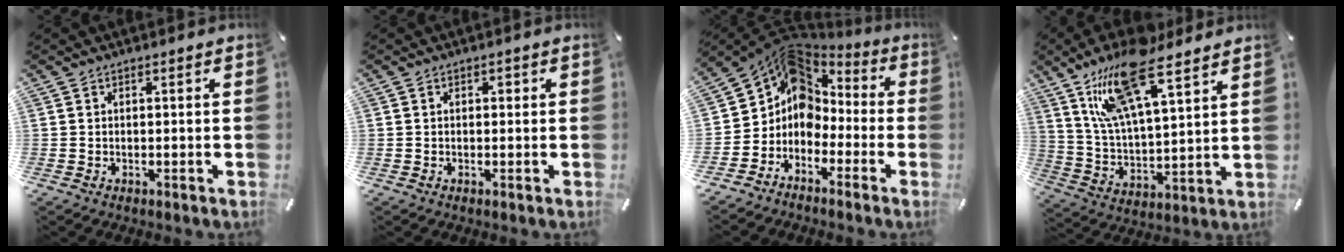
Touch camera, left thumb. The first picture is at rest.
{"total": 1.0, "force": [0.2, 0.7, 0.7], "torque": [-0.016, 0.004, 0.003]}
{"total": 8.9, "force": [1.1, 8.2, 3.3], "torque": [-0.063, -0.021, 0.027]}
{"total": 18.3, "force": [12.4, 6.2, 11.9], "torque": [-0.238, -0.047, 0.213]}